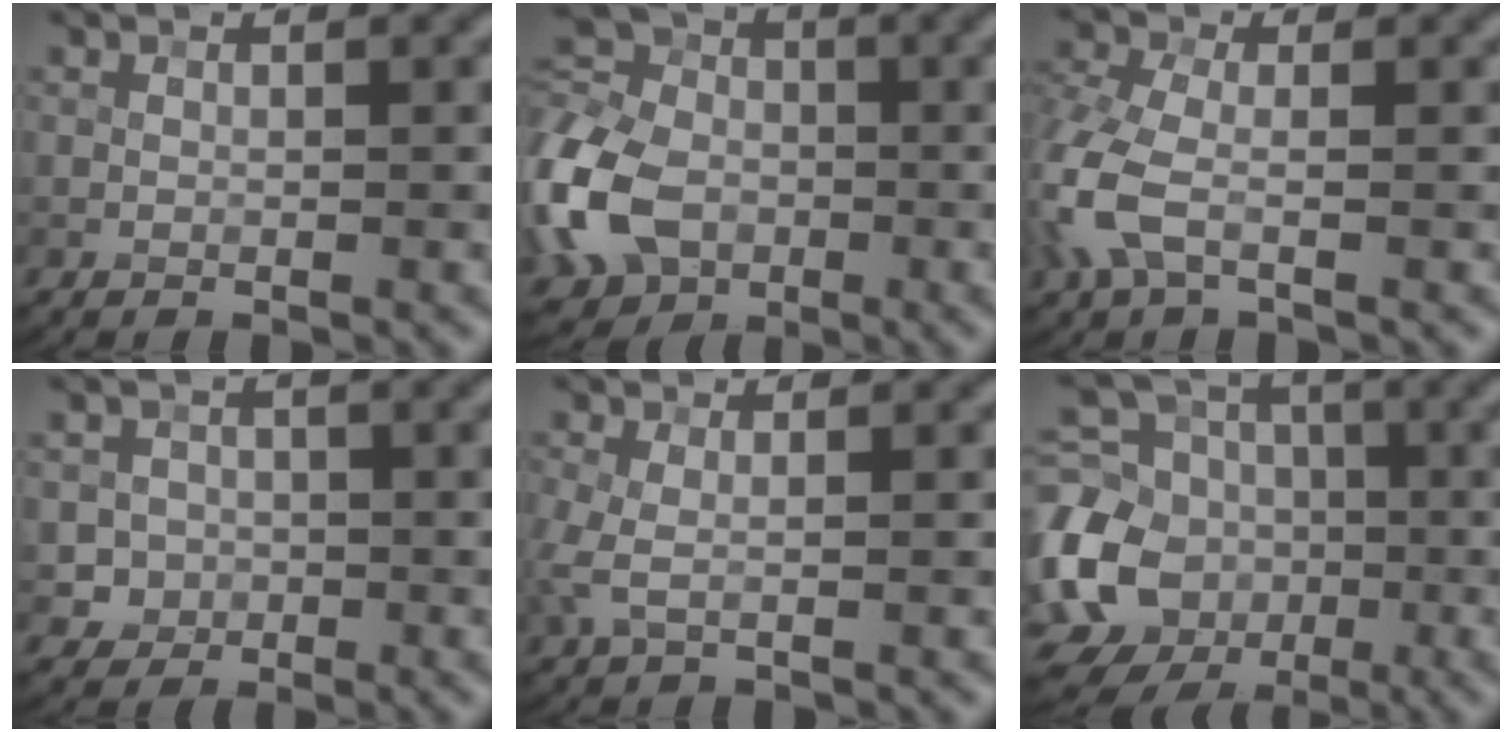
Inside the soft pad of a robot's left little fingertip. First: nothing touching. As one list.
[{"total": 11.4, "force": [-3.3, 8.1, 7.3], "torque": [-0.187, -0.001, -0.082]}, {"total": 5.4, "force": [-1.7, 3.0, 4.2], "torque": [-0.124, 0.005, -0.045]}, {"total": 2.5, "force": [-0.1, 2.5, 0.4], "torque": [0.005, 0.003, 0.003]}, {"total": 2.5, "force": [-0.2, 1.2, 2.1], "torque": [-0.060, 0.002, -0.008]}, {"total": 14.3, "force": [-3.6, 12.3, 6.5], "torque": [-0.161, -0.002, -0.079]}]